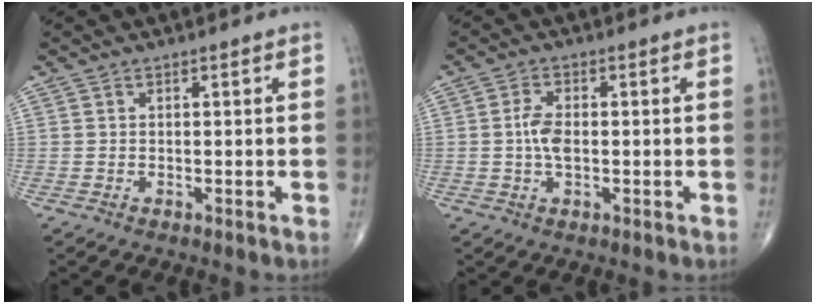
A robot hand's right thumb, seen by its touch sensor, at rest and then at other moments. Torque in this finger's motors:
{"motor_torque": [1.13, 1.03, 0.24, -0.40, 0.05]}